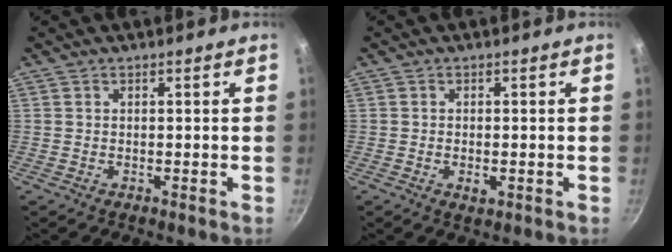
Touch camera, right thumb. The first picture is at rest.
{"total": 2.2, "force": [-0.6, 1.2, 1.7], "torque": [-0.030, -0.002, -0.008]}